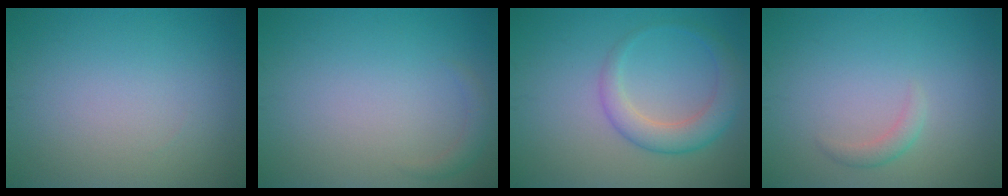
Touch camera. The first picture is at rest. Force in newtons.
{"total": 1.1, "press": 1.1, "slide": 0.1}
{"total": 3.7, "press": 3.7, "slide": 0.2}
{"total": 1.2, "press": 1.2, "slide": 0.1}